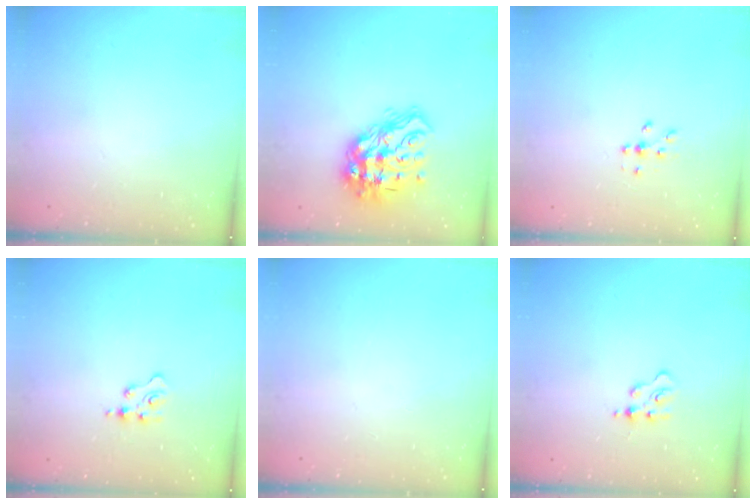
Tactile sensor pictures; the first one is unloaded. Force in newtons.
{"total": 18.0, "press": 18.0, "slide": 1.8}
{"total": 5.5, "press": 5.4, "slide": 1.1}
{"total": 2.9, "press": 2.9, "slide": 0.4}
{"total": 0.0}
{"total": 2.8, "press": 2.8, "slide": 0.3}